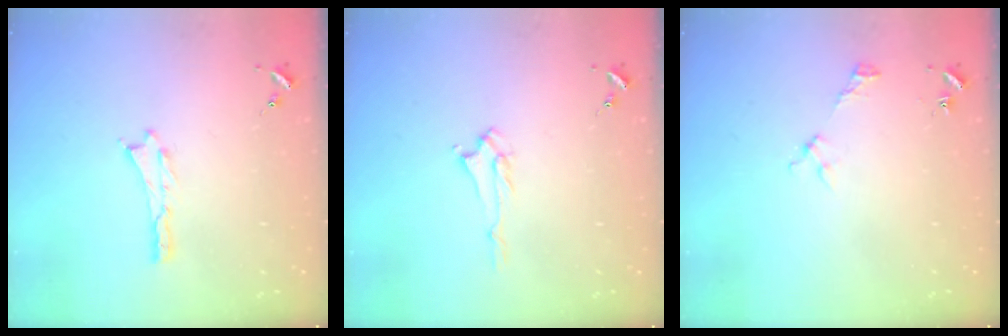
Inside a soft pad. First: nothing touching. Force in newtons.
{"total": 1.4, "press": 1.4, "slide": 0.3}
{"total": 2.2, "press": 2.2, "slide": 0.3}